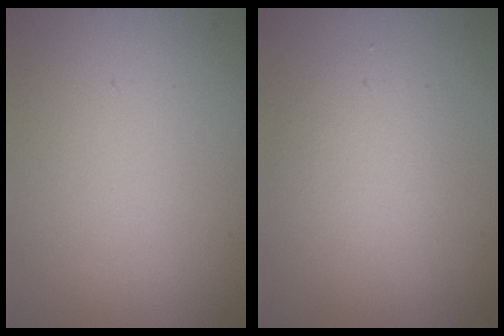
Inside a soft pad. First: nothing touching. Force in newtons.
{"total": 2.7, "press": 2.7, "slide": 0.2}